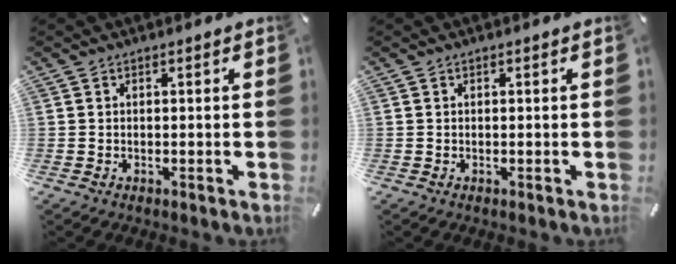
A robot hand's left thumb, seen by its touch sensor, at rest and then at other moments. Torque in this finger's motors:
{"motor_torque": [-0.09, 0.16, 0.07, 0.02, 0.05]}